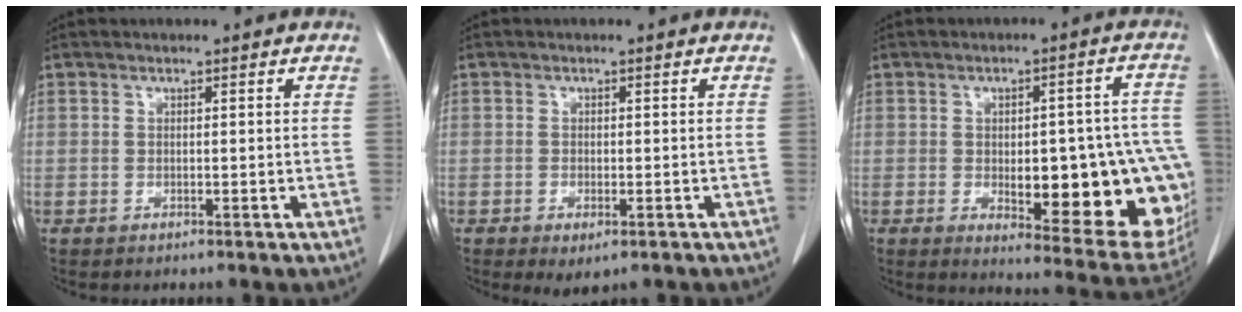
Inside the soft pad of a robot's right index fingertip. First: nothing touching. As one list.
[{"total": 3.1, "force": [-1.7, 1.3, 2.2], "torque": [-0.030, -0.005, -0.016]}, {"total": 20.7, "force": [-3.6, 6.8, 19.2], "torque": [-0.161, 0.015, -0.015]}]